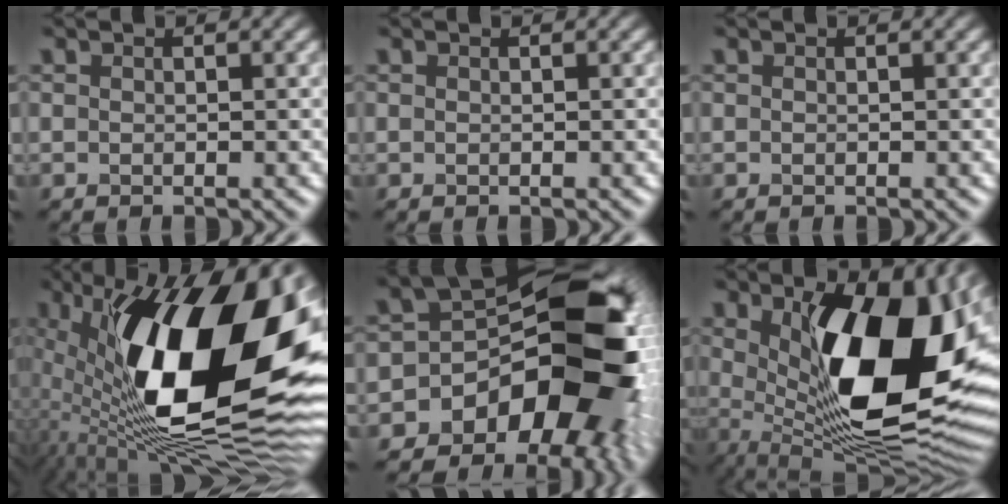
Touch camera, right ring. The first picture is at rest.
{"total": 0.0}
{"total": 0.0}
{"total": 18.7, "force": [1.7, 8.8, 16.4], "torque": [-0.278, -0.007, 0.010]}
{"total": 14.3, "force": [-5.3, 9.4, 9.4], "torque": [-0.097, -0.001, -0.097]}
{"total": 15.4, "force": [2.1, 7.1, 13.5], "torque": [-0.206, -0.027, 0.043]}